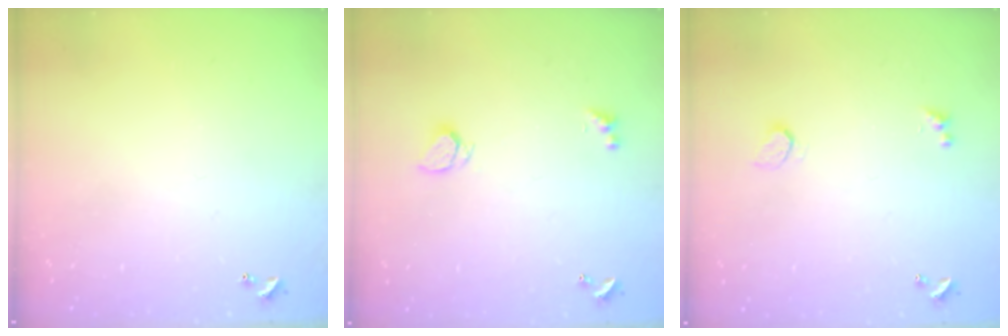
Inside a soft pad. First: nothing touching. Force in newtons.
{"total": 2.4, "press": 2.3, "slide": 0.6}
{"total": 0.9, "press": 0.8, "slide": 0.4}